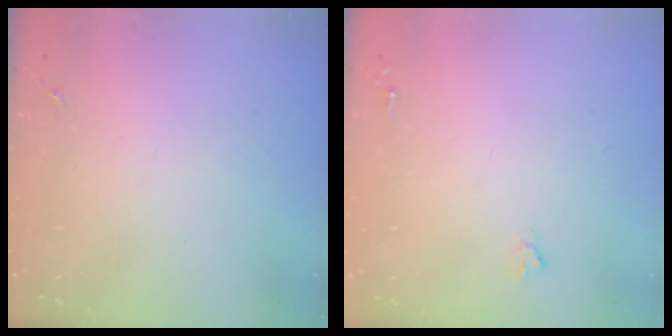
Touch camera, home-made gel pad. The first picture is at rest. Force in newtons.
{"total": 1.6, "press": 1.6, "slide": 0.2}